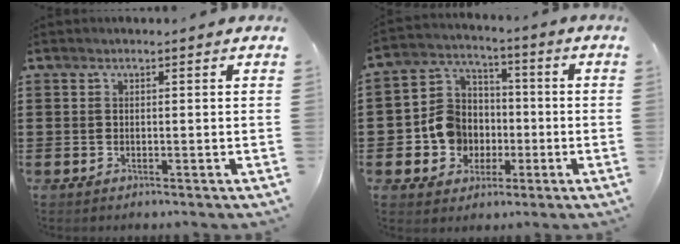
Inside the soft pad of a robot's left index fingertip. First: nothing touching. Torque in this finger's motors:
{"motor_torque": [1.08, -0.30, 0.55, 0.09]}